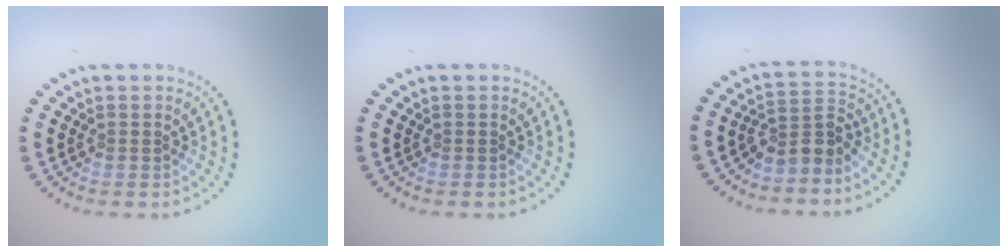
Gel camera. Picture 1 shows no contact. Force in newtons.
{"total": 0.0}
{"total": 2.8, "press": 2.0, "slide": 1.9}